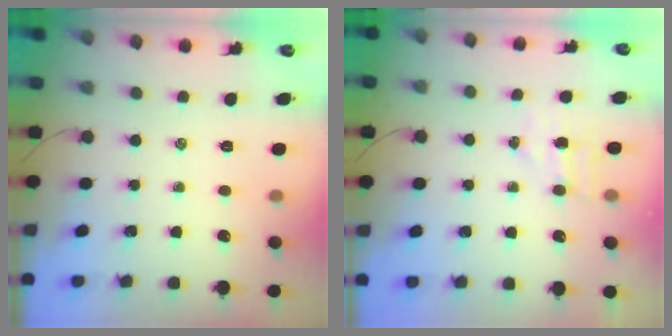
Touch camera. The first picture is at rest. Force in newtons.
{"total": 4.2, "press": 4.1, "slide": 1.1}